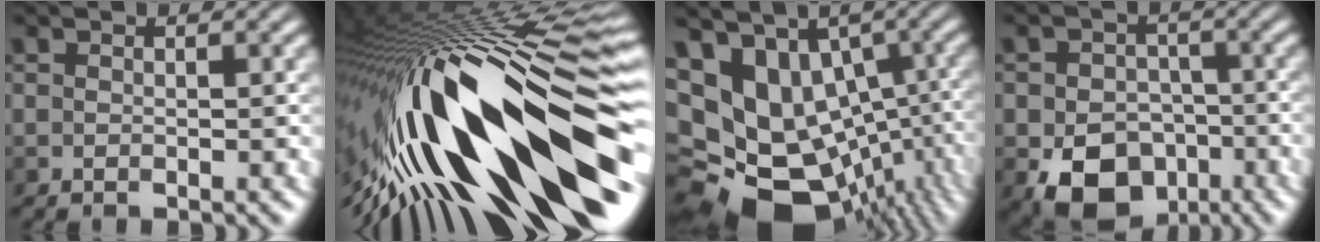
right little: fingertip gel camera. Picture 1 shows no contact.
{"total": 18.2, "force": [-4.9, 6.1, 16.5], "torque": [-0.279, 0.016, -0.099]}
{"total": 14.9, "force": [-2.9, 11.3, 9.3], "torque": [-0.155, -0.017, -0.004]}
{"total": 6.7, "force": [-3.0, 5.0, 3.2], "torque": [-0.060, -0.009, -0.056]}